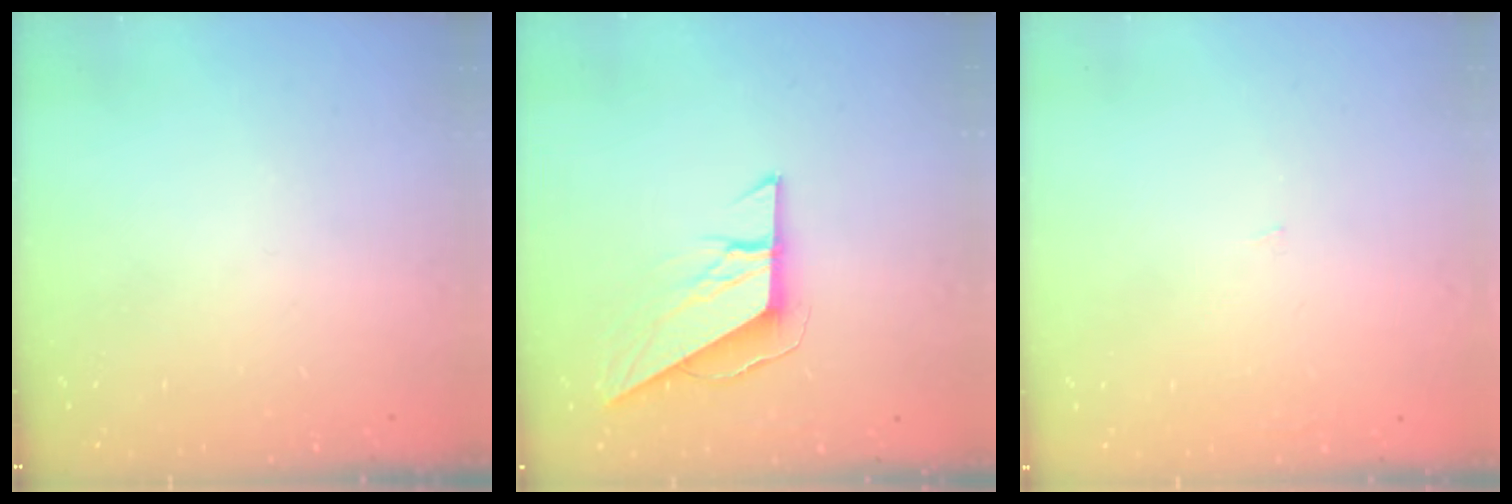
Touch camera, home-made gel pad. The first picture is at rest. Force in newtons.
{"total": 8.0, "press": 8.0, "slide": 0.5}
{"total": 0.9, "press": 0.9, "slide": 0.0}